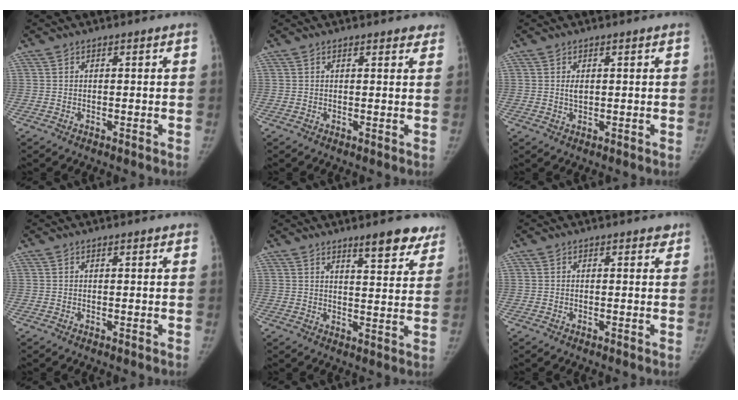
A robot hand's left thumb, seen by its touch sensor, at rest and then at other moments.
{"total": 3.1, "force": [2.5, 1.1, 1.3], "torque": [0.003, -0.005, 0.023]}
{"total": 1.8, "force": [0.6, 0.9, 1.4], "torque": [-0.024, -0.004, 0.013]}
{"total": 0.8, "force": [0.6, 0.3, 0.5], "torque": [-0.008, -0.001, 0.006]}
{"total": 9.4, "force": [7.0, 2.5, 5.7], "torque": [-0.041, -0.043, 0.093]}
{"total": 1.1, "force": [0.8, 0.6, 0.4], "torque": [0.007, -0.004, 0.004]}